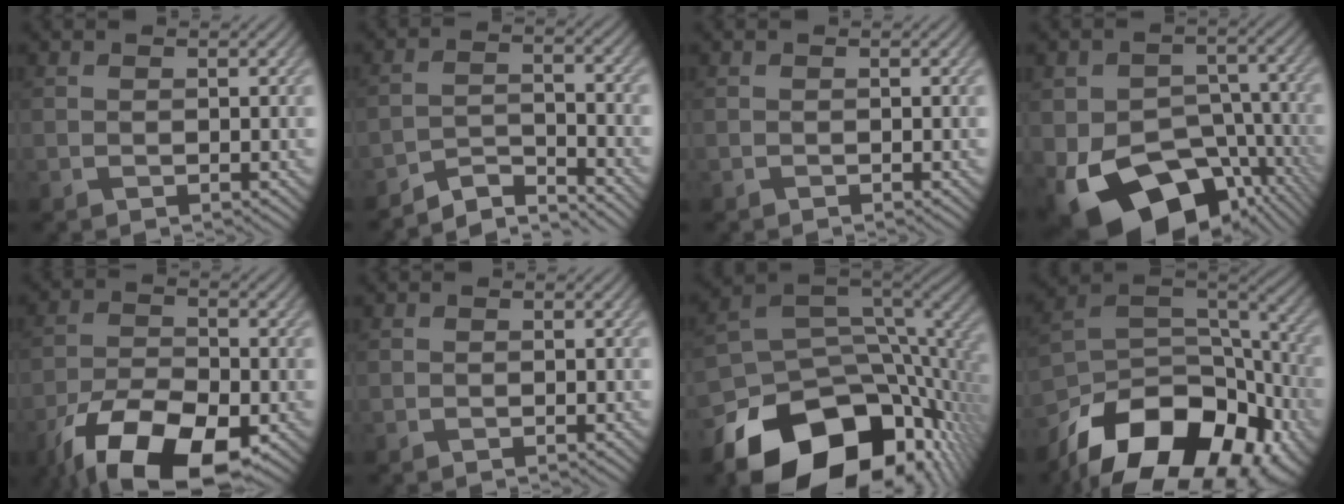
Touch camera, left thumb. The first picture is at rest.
{"total": 5.6, "force": [-5.4, 0.6, 1.5], "torque": [-0.032, 0.006, -0.098]}
{"total": 0.0}
{"total": 17.9, "force": [-9.2, 12.0, 9.5], "torque": [-0.175, -0.049, -0.108]}
{"total": 13.3, "force": [-7.8, 5.9, 9.1], "torque": [-0.181, -0.025, -0.143]}
{"total": 0.0}
{"total": 17.2, "force": [-9.1, 10.1, 10.5], "torque": [-0.200, -0.049, -0.128]}
{"total": 17.8, "force": [-11.3, 9.7, 9.8], "torque": [-0.201, -0.044, -0.174]}